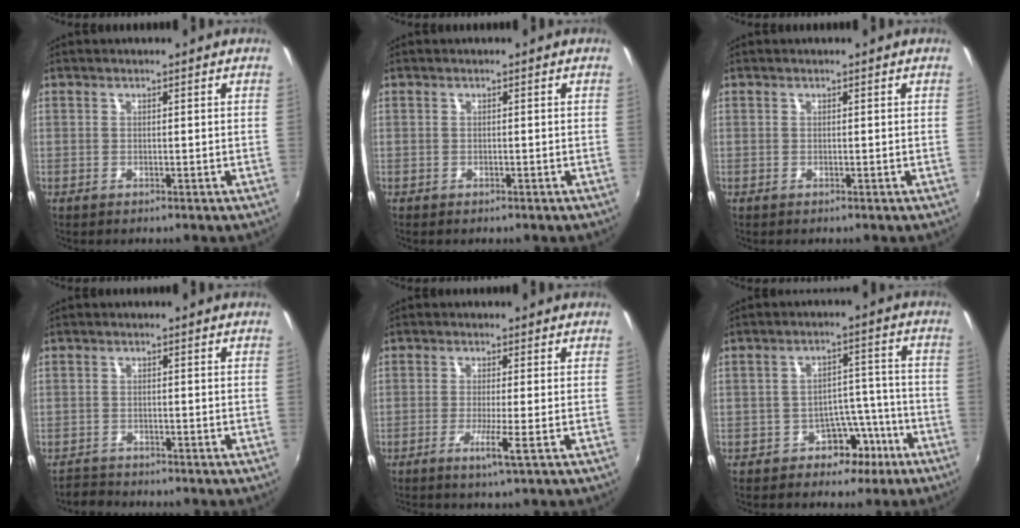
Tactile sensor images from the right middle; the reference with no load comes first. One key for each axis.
{"total": 0.5, "fx": -0.4, "fy": 0.4, "fz": 0.1, "tx": -0.005, "ty": -0.001, "tz": -0.005}
{"total": 0.0}
{"total": 2.3, "fx": -2.2, "fy": 0.6, "fz": -0.3, "tx": -0.004, "ty": 0.002, "tz": -0.045}
{"total": 3.5, "fx": -1.4, "fy": -0.9, "fz": 3.0, "tx": -0.065, "ty": -0.009, "tz": -0.029}
{"total": 6.8, "fx": -4.3, "fy": 4.7, "fz": 2.6, "tx": -0.035, "ty": 0.035, "tz": -0.050}